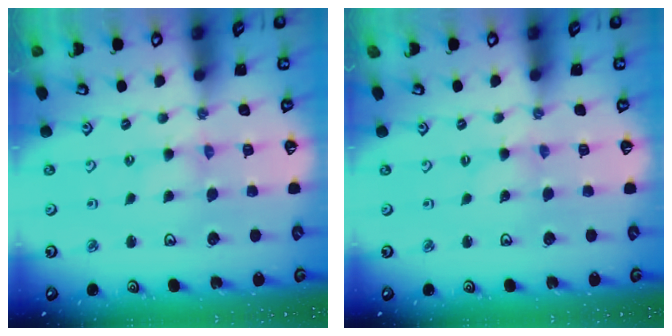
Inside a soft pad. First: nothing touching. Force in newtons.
{"total": 0.0}